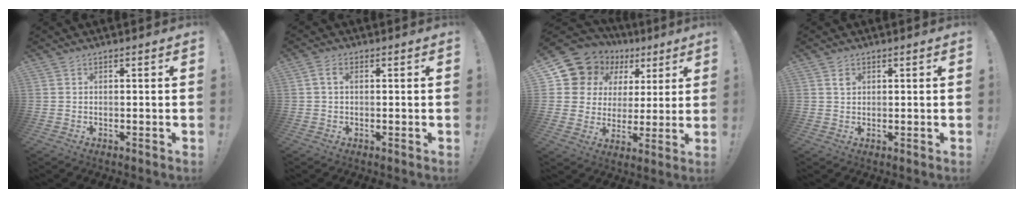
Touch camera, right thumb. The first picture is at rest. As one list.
[{"total": 2.5, "force": [0.6, 1.4, 2.0], "torque": [-0.038, 0.006, 0.010]}, {"total": 12.7, "force": [7.2, 9.8, 3.7], "torque": [-0.073, -0.045, 0.149]}, {"total": 1.3, "force": [0.8, 1.0, 0.5], "torque": [0.008, -0.007, 0.011]}]